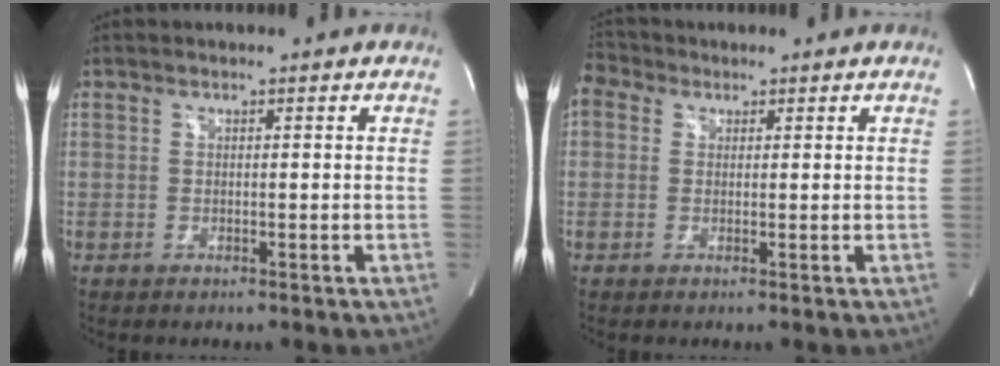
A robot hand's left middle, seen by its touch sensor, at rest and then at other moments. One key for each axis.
{"total": 4.3, "fx": 2.0, "fy": 3.4, "fz": 1.8, "tx": -0.050, "ty": 0.030, "tz": 0.039}